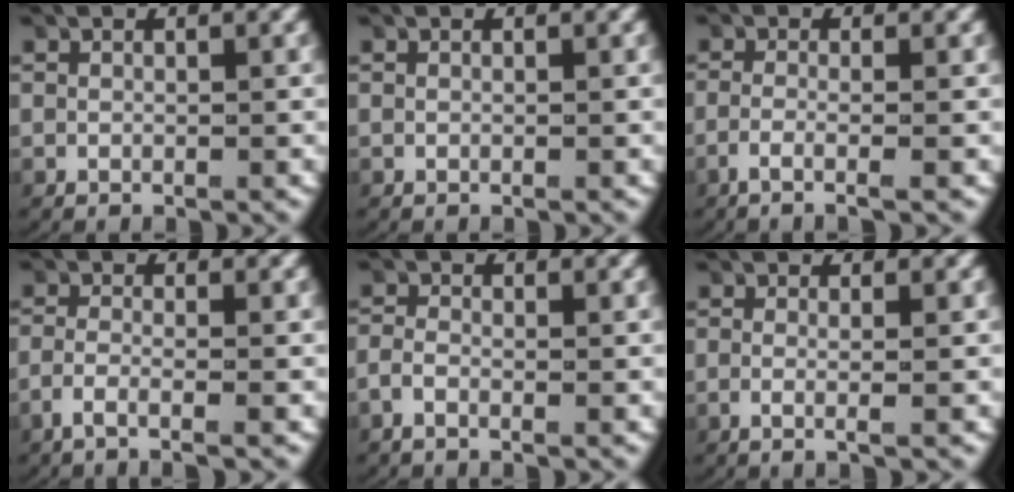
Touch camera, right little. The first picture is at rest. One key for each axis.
{"total": 0.0}
{"total": 2.6, "fx": -1.7, "fy": -0.2, "fz": 2.0, "tx": -0.051, "ty": -0.010, "tz": -0.027}
{"total": 2.9, "fx": -2.1, "fy": 0.1, "fz": 2.0, "tx": -0.050, "ty": -0.009, "tz": -0.036}
{"total": 1.3, "fx": -1.0, "fy": 0.4, "fz": 0.8, "tx": -0.033, "ty": -0.006, "tz": -0.017}
{"total": 1.4, "fx": -0.6, "fy": -0.3, "fz": 1.3, "tx": -0.042, "ty": -0.010, "tz": -0.006}